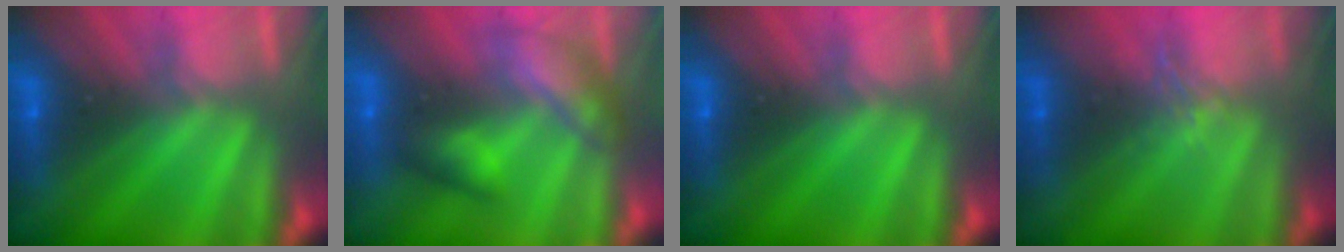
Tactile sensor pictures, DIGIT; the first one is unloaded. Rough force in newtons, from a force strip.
{"total": 2.5}
{"total": 0.0}
{"total": 1.0}